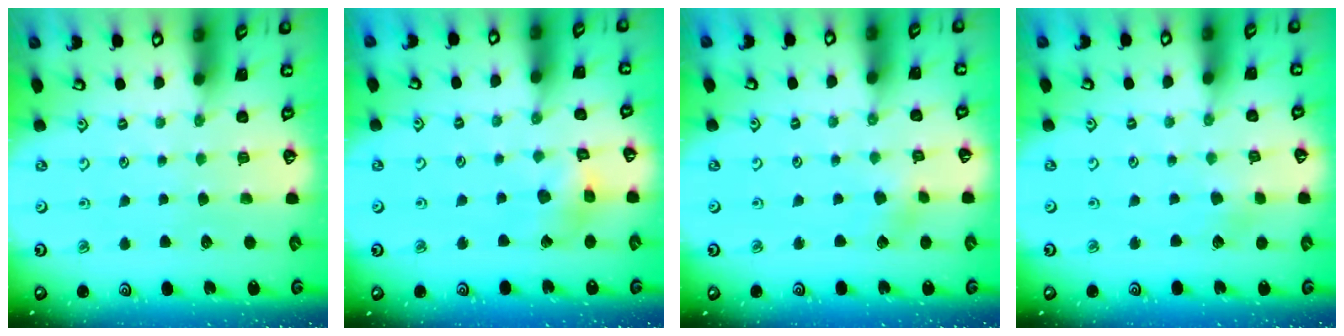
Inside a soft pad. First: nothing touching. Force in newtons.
{"total": 7.0, "press": 7.0, "slide": 0.6}
{"total": 2.4, "press": 2.4, "slide": 0.6}
{"total": 1.6, "press": 1.6, "slide": 0.2}